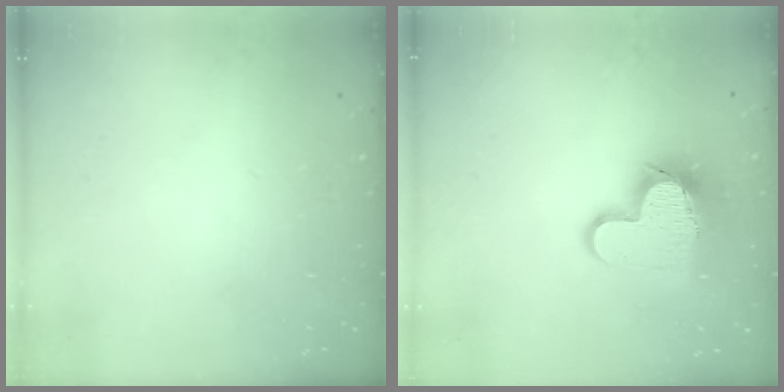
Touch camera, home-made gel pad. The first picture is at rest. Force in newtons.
{"total": 13.2, "press": 13.2, "slide": 1.1}